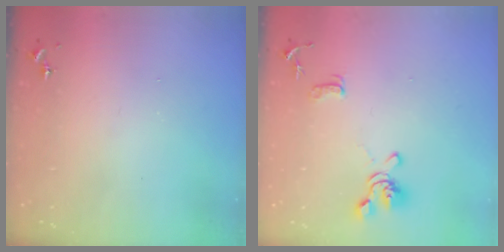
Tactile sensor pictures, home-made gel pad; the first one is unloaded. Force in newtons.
{"total": 11.5, "press": 11.4, "slide": 1.6}